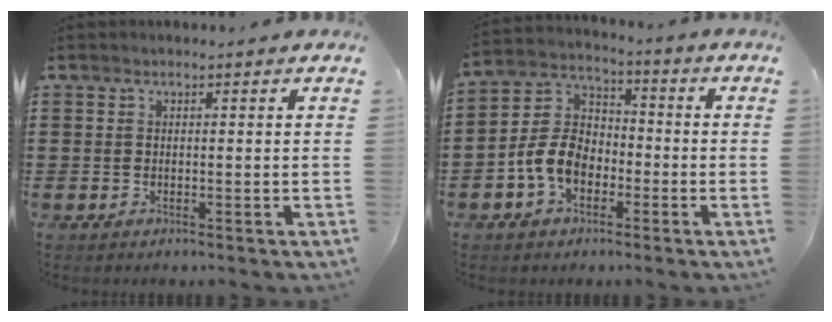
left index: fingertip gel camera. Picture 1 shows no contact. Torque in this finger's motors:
{"motor_torque": [1.56, 0.58, 0.38, 0.14]}